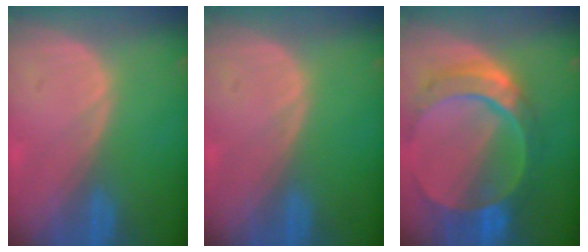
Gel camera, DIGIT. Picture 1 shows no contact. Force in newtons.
{"total": 0.0}
{"total": 10.8, "press": 9.2, "slide": 5.7}